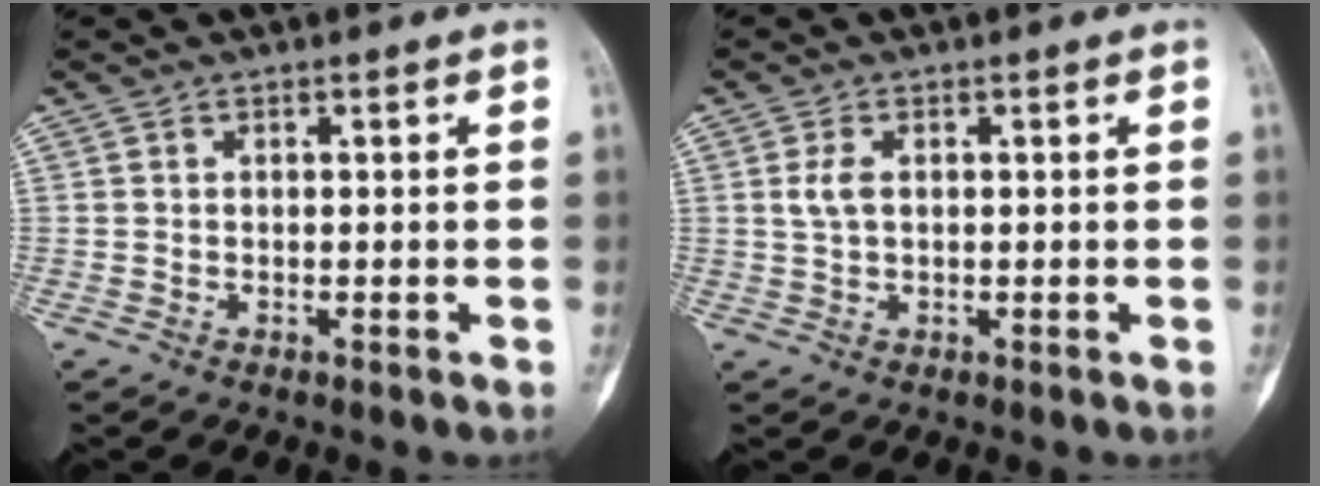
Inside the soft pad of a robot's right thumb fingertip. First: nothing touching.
{"total": 2.6, "force": [0.5, 1.4, 2.1], "torque": [-0.049, 0.004, 0.010]}